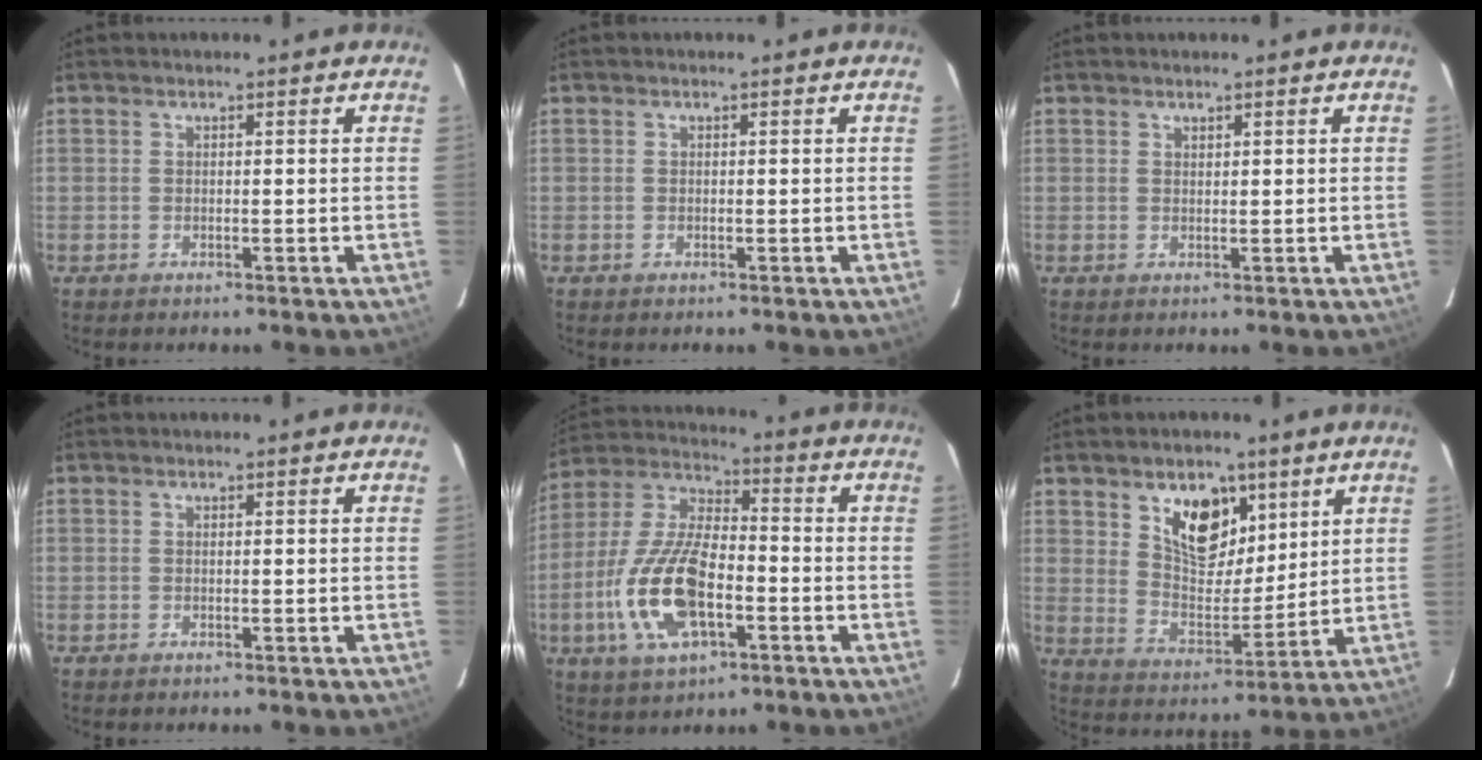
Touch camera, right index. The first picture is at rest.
{"total": 0.0}
{"total": 0.6, "force": [0.6, 0.2, 0.1], "torque": [-0.002, 0.001, 0.011]}
{"total": 0.0}
{"total": 16.6, "force": [-5.1, 7.1, 14.1], "torque": [-0.307, -0.005, -0.095]}
{"total": 11.6, "force": [6.3, 6.8, 7.1], "torque": [-0.112, -0.003, 0.116]}